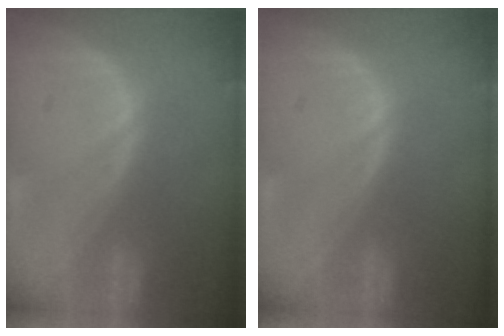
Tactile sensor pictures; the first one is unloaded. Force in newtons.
{"total": 0.0}